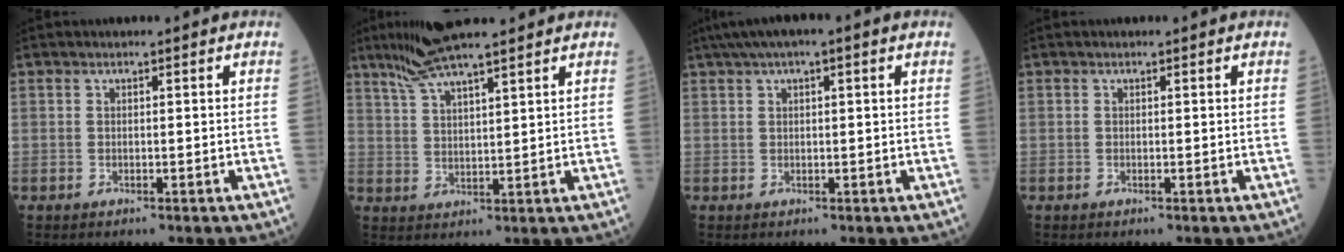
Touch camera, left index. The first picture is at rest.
{"total": 8.3, "force": [6.7, 0.1, 4.9], "torque": [-0.090, 0.025, 0.123]}
{"total": 6.6, "force": [3.8, 0.9, 5.4], "torque": [-0.094, 0.039, 0.058]}
{"total": 0.0}